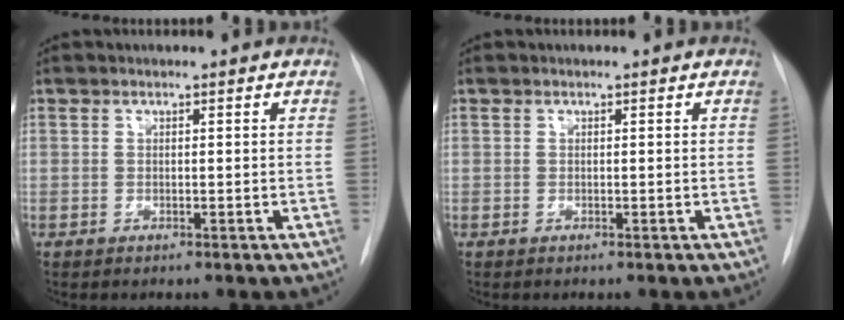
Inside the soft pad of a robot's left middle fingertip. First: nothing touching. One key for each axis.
{"total": 0.0}